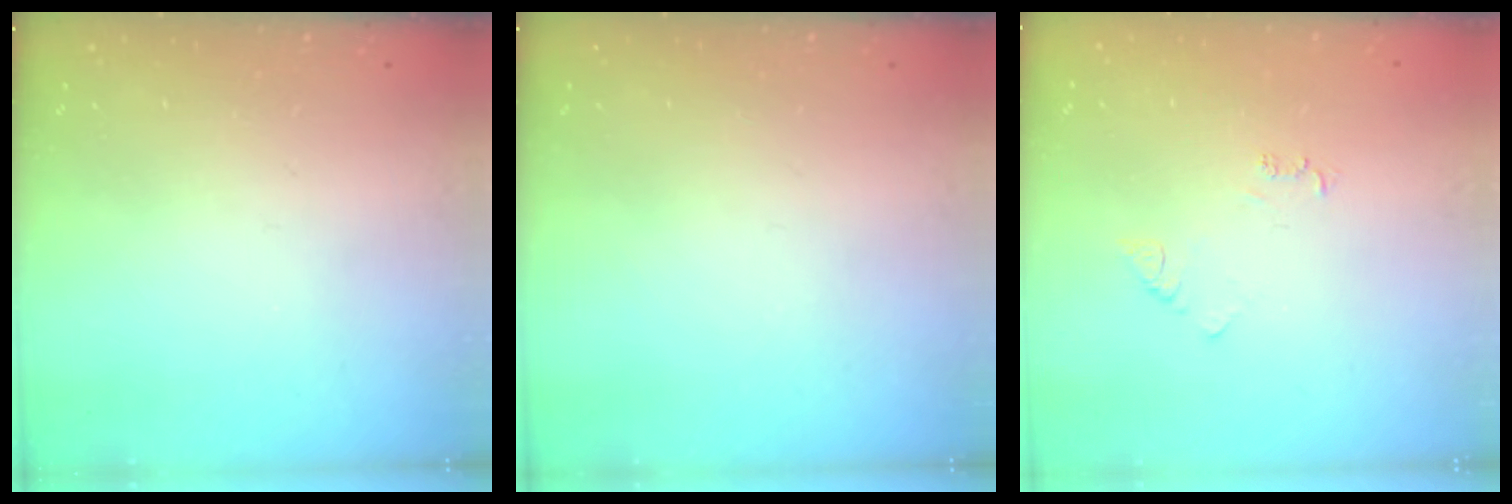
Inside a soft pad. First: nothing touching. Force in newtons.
{"total": 0.0}
{"total": 3.9, "press": 3.9, "slide": 0.5}